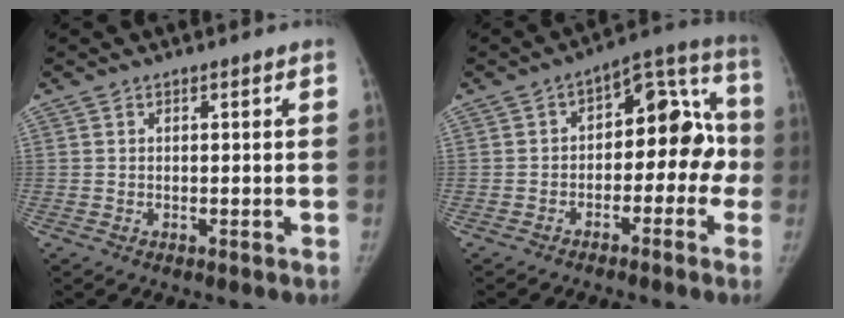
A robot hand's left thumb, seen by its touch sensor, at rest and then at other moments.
{"total": 14.3, "force": [-2.7, 8.7, 11.0], "torque": [-0.091, 0.063, -0.046]}